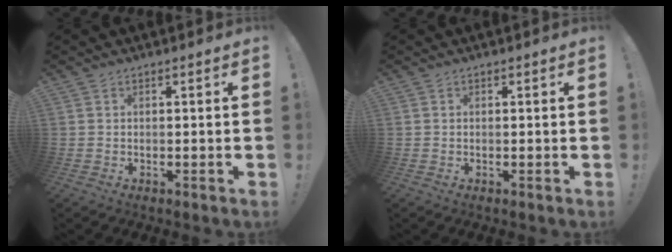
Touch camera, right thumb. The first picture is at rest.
{"total": 0.0}